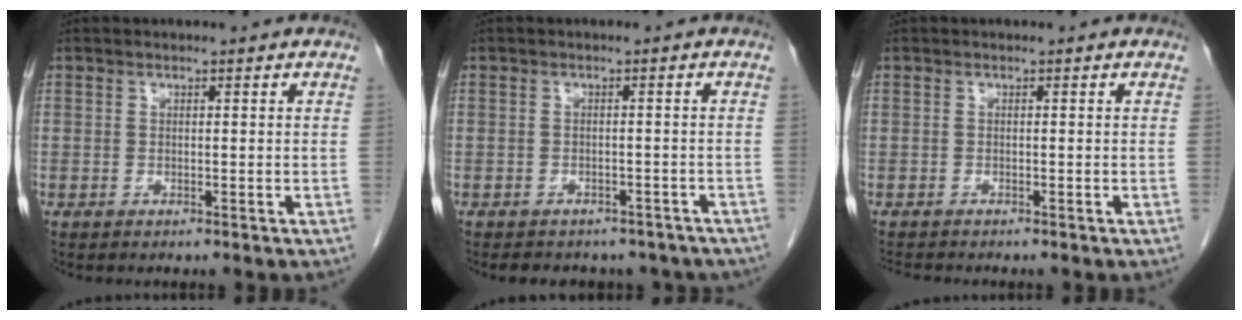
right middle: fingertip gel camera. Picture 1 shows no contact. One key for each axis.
{"total": 11.2, "fx": -9.4, "fy": 5.4, "fz": 3.0, "tx": -0.041, "ty": 0.004, "tz": -0.092}
{"total": 1.5, "fx": -1.5, "fy": 0.0, "fz": 0.3, "tx": -0.007, "ty": -0.005, "tz": -0.024}